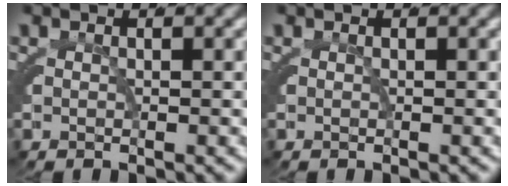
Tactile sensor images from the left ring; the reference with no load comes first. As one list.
[{"total": 0.0}]